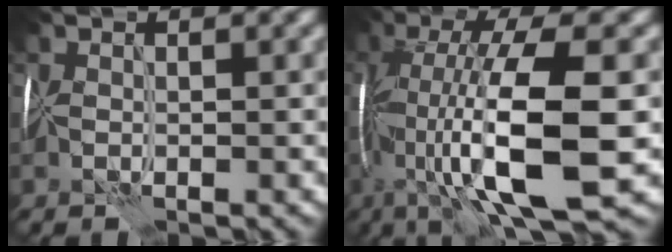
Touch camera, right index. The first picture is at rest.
{"total": 13.8, "force": [-2.8, 4.5, 12.7], "torque": [-0.228, 0.012, -0.045]}